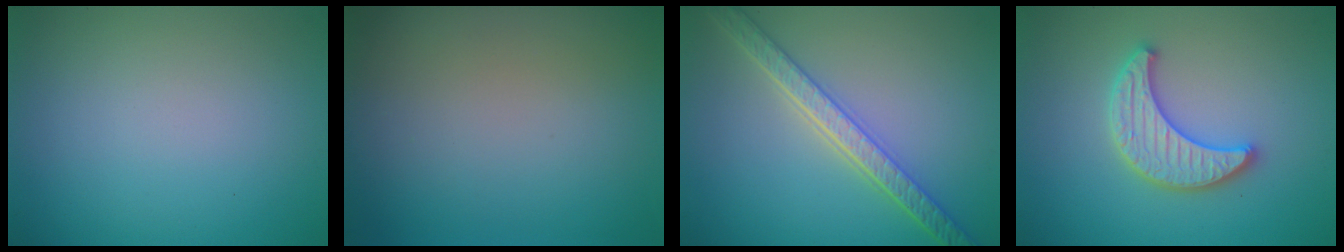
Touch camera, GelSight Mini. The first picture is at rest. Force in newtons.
{"total": 0.0}
{"total": 4.5, "press": 4.0, "slide": 2.1}
{"total": 4.4, "press": 4.3, "slide": 0.8}